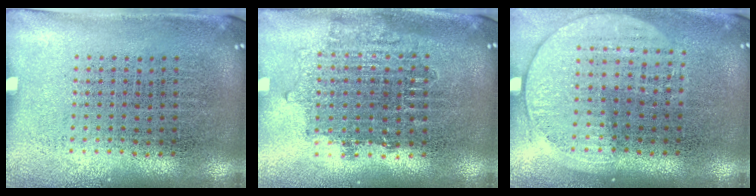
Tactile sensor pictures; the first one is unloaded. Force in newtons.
{"total": 1.6, "press": 1.3, "slide": 0.9}
{"total": 1.5, "press": 1.4, "slide": 0.5}